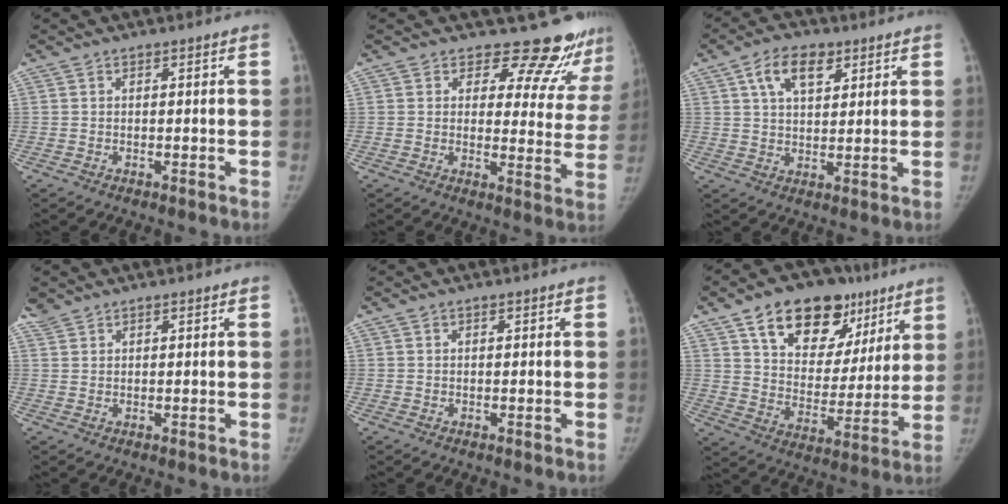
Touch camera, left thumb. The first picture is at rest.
{"total": 14.5, "force": [13.2, 5.3, 2.5], "torque": [0.028, -0.114, 0.136]}
{"total": 8.3, "force": [3.9, 4.9, 5.4], "torque": [-0.068, -0.010, 0.066]}
{"total": 2.1, "force": [1.9, 0.9, 0.0], "torque": [0.006, 0.002, 0.034]}
{"total": 0.0}
{"total": 21.1, "force": [11.9, 13.0, 11.5], "torque": [-0.121, -0.027, 0.190]}